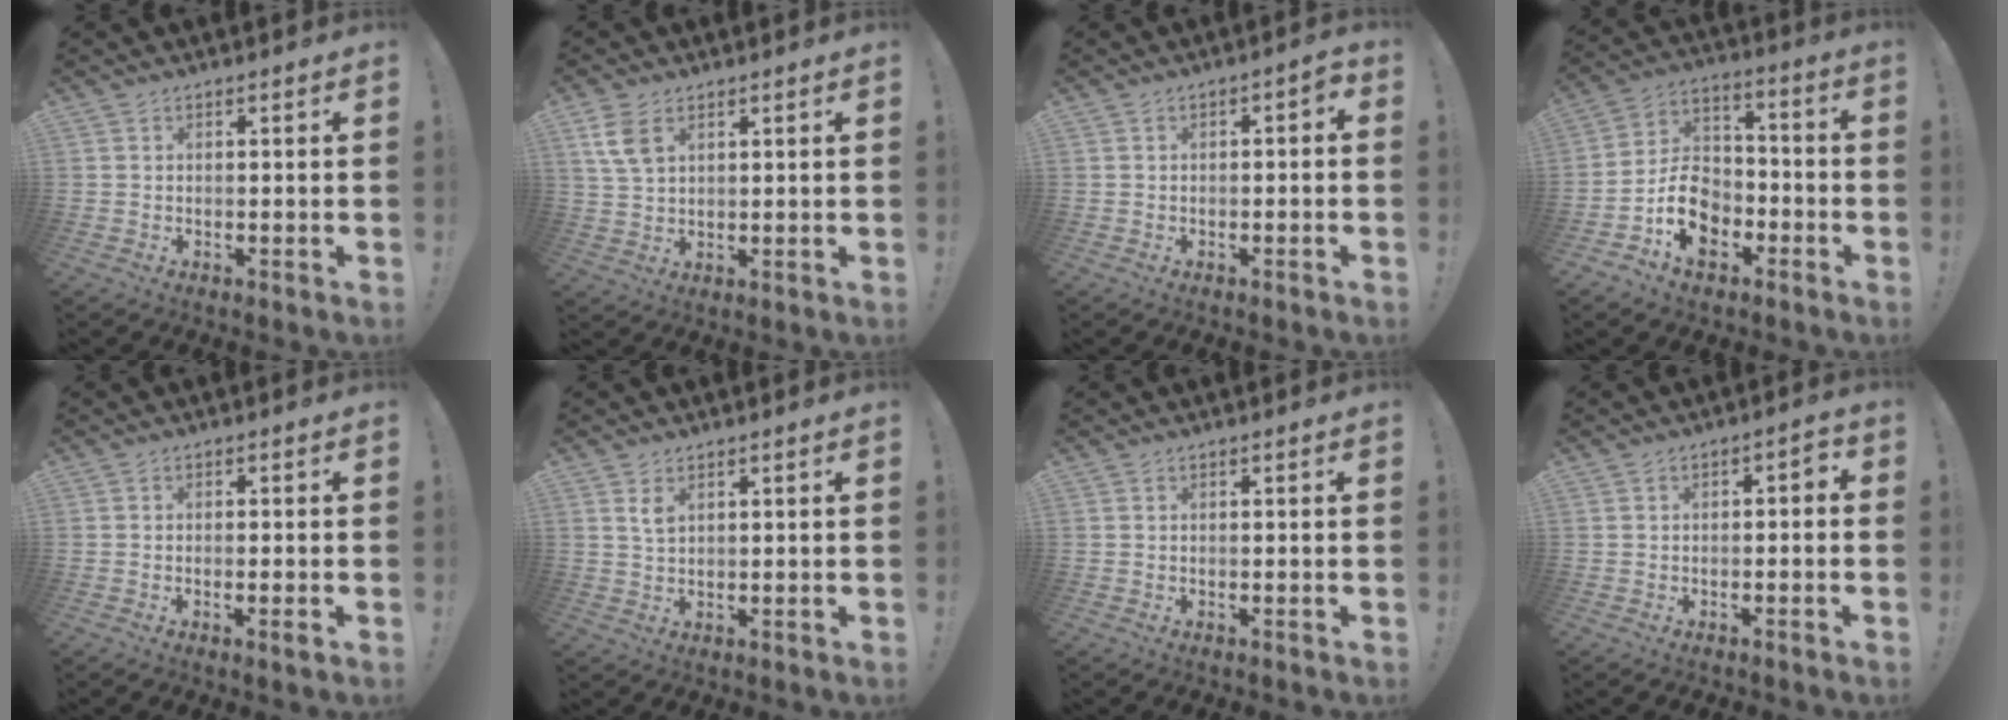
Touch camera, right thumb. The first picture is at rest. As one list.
[{"total": 6.9, "force": [3.4, 4.1, 4.4], "torque": [-0.082, -0.008, 0.064]}, {"total": 2.3, "force": [-1.5, 1.1, 1.3], "torque": [-0.019, 0.010, -0.028]}, {"total": 13.5, "force": [-5.9, 10.1, 6.6], "torque": [-0.099, 0.040, -0.102]}, {"total": 2.3, "force": [-0.8, -0.1, 2.1], "torque": [-0.036, -0.003, -0.013]}, {"total": 3.1, "force": [1.7, 1.7, 2.0], "torque": [-0.028, -0.008, 0.027]}, {"total": 0.0}, {"total": 2.6, "force": [-1.8, 1.4, 1.2], "torque": [-0.018, 0.012, -0.035]}]